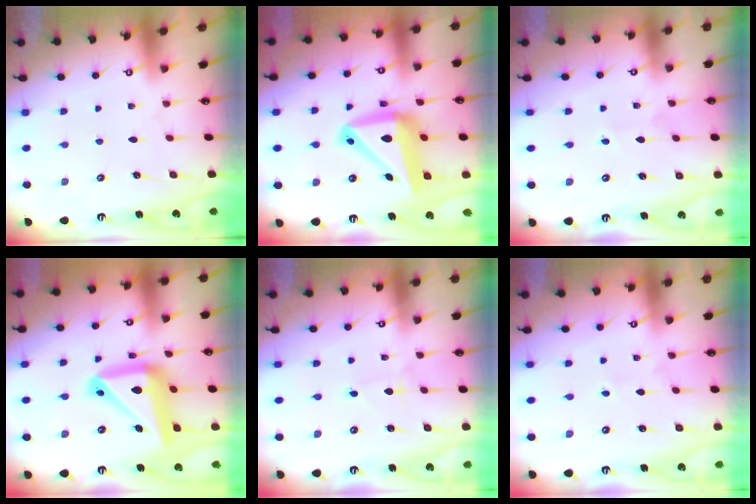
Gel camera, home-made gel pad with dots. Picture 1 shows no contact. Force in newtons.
{"total": 15.0, "press": 14.7, "slide": 2.6}
{"total": 2.1, "press": 2.1, "slide": 0.2}
{"total": 19.0, "press": 18.9, "slide": 2.0}
{"total": 1.6, "press": 1.6, "slide": 0.2}
{"total": 2.3, "press": 2.2, "slide": 0.7}